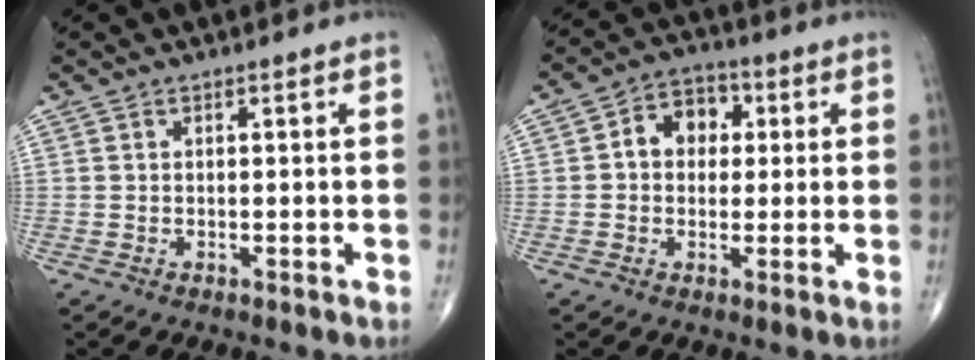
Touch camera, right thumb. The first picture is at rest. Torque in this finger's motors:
{"motor_torque": [0.97, 1.00, 0.95, 0.09, 0.07]}